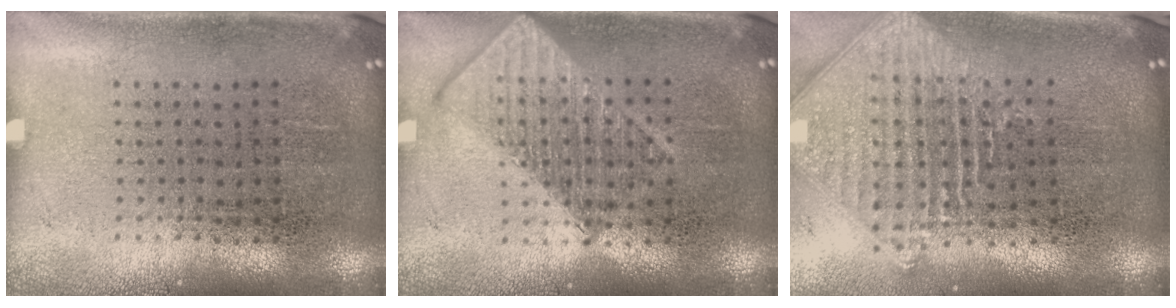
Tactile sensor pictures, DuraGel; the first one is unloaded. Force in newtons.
{"total": 2.9, "press": 2.9, "slide": 0.4}
{"total": 2.3, "press": 1.8, "slide": 1.4}